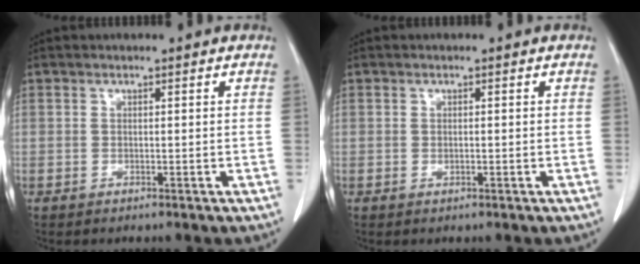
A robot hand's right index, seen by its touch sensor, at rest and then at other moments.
{"total": 0.6, "force": [-0.1, 0.2, 0.6], "torque": [-0.011, -0.001, 0.002]}